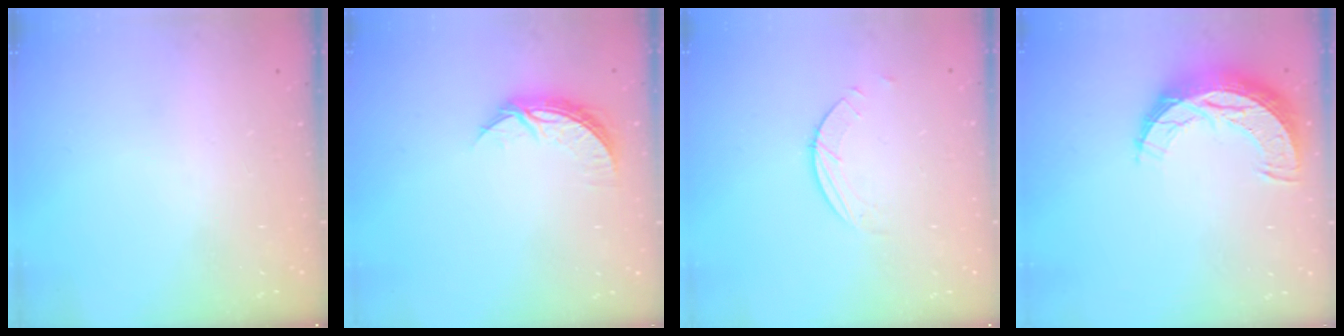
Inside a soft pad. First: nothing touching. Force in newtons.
{"total": 6.8, "press": 6.8, "slide": 0.3}
{"total": 1.5, "press": 1.5, "slide": 0.1}
{"total": 11.1, "press": 11.1, "slide": 0.7}